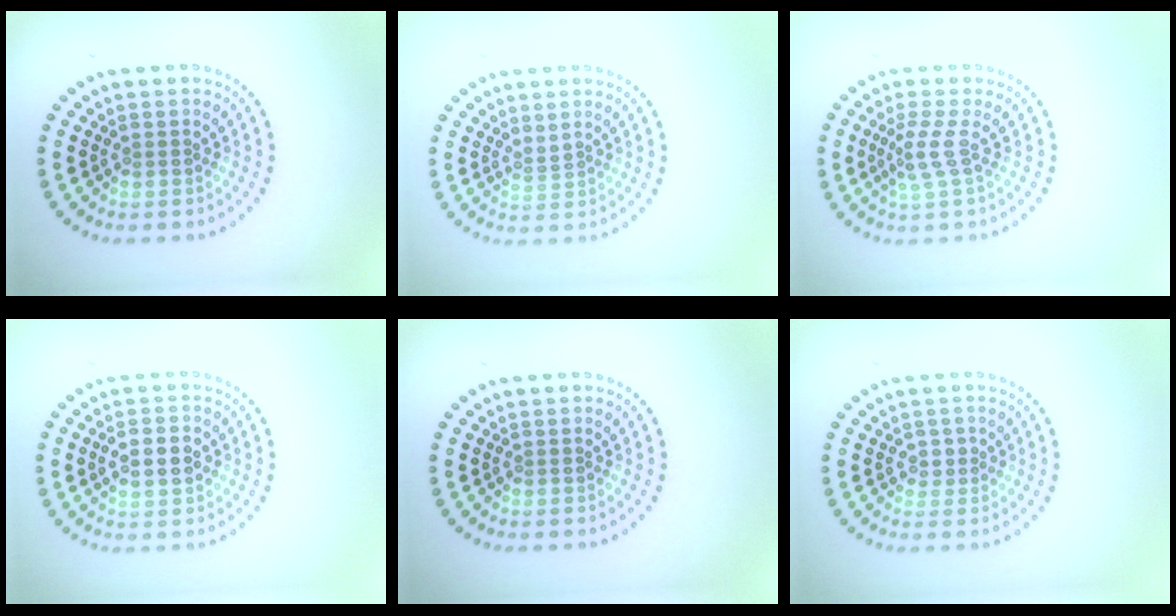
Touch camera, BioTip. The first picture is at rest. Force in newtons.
{"total": 0.7, "press": 0.2, "slide": 0.6}
{"total": 2.1, "press": 1.5, "slide": 1.5}
{"total": 3.2, "press": 3.2, "slide": 0.2}
{"total": 0.0}
{"total": 1.2, "press": 1.0, "slide": 0.7}